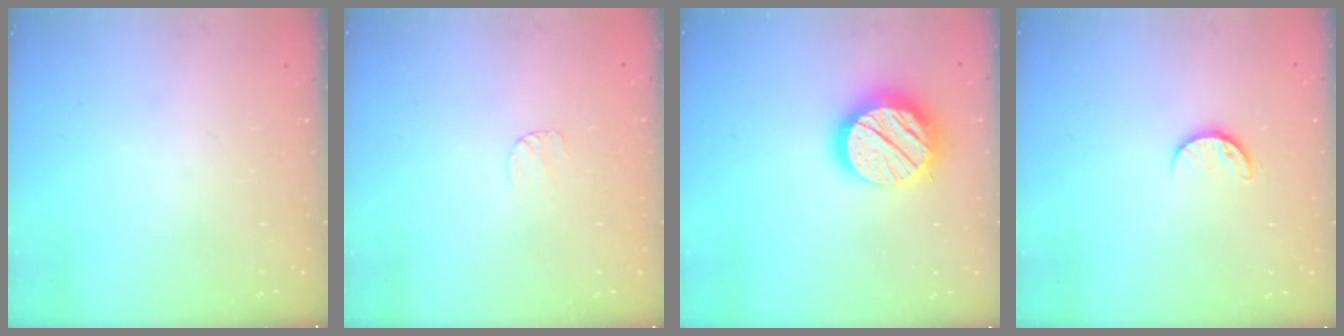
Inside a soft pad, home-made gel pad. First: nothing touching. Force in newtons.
{"total": 4.3, "press": 4.3, "slide": 0.4}
{"total": 16.8, "press": 16.8, "slide": 1.6}
{"total": 7.5, "press": 7.5, "slide": 0.8}